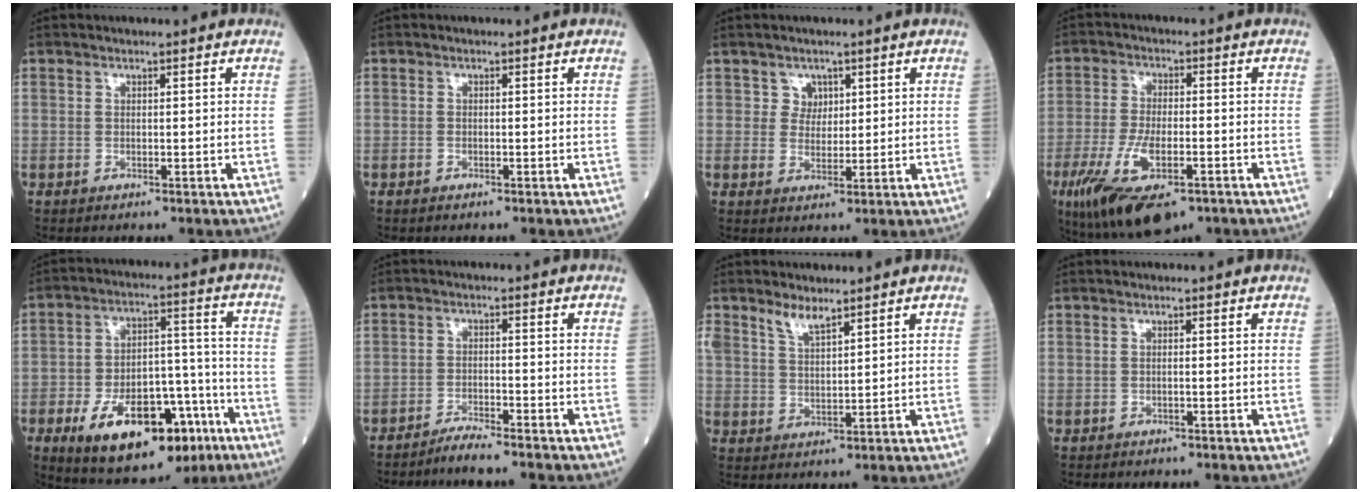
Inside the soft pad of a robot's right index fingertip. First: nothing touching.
{"total": 0.0}
{"total": 2.6, "force": [1.4, 2.2, 0.4], "torque": [-0.001, -0.003, 0.022]}
{"total": 12.9, "force": [-6.8, 4.1, 10.1], "torque": [-0.194, -0.019, -0.108]}
{"total": 18.9, "force": [-9.6, 8.9, 13.6], "torque": [-0.216, 0.016, -0.141]}
{"total": 3.4, "force": [-3.1, -0.5, 1.2], "torque": [-0.023, -0.008, -0.059]}
{"total": 4.3, "force": [3.5, 1.4, 2.1], "torque": [-0.047, 0.001, 0.073]}
{"total": 0.0}